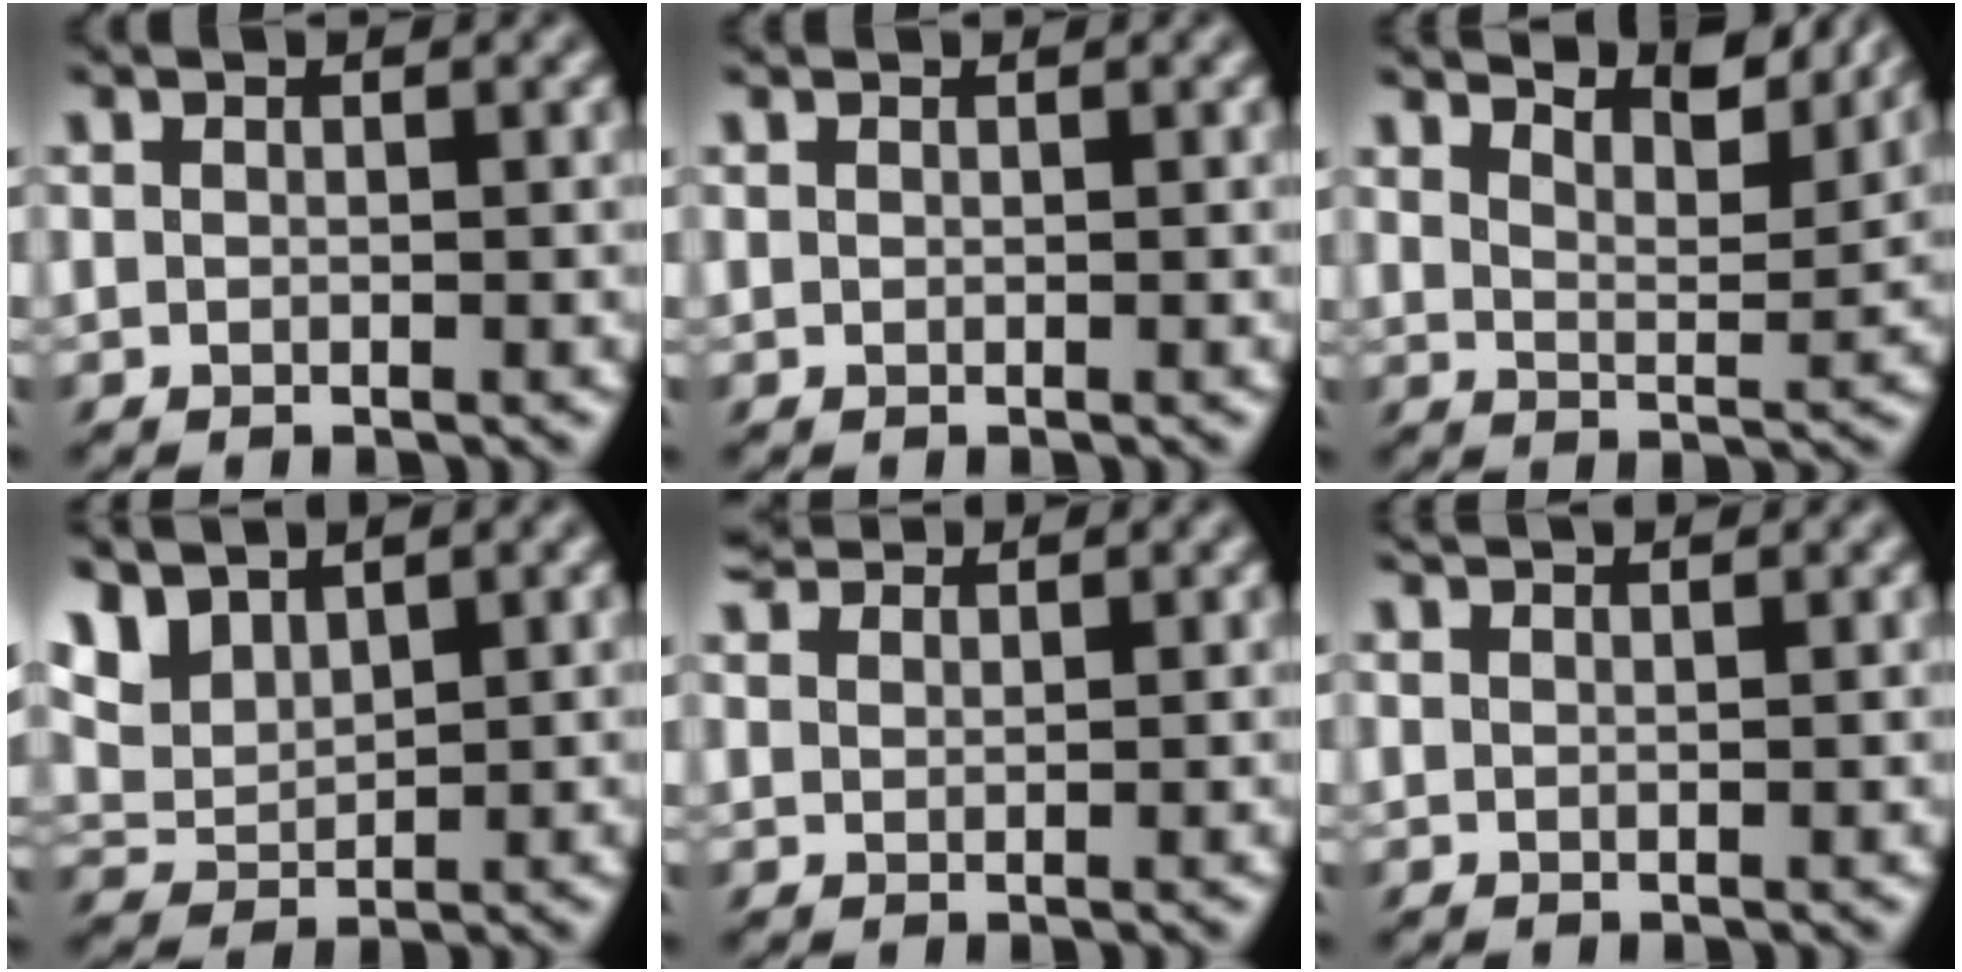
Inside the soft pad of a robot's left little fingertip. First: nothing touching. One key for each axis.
{"total": 0.6, "fx": 0.3, "fy": 0.5, "fz": -0.1, "tx": -0.004, "ty": 0.002, "tz": 0.008}
{"total": 6.6, "fx": 6.0, "fy": 0.8, "fz": 2.6, "tx": -0.054, "ty": 0.004, "tz": 0.067}
{"total": 3.4, "fx": 2.4, "fy": 1.0, "fz": 2.2, "tx": -0.053, "ty": 0.006, "tz": 0.038}
{"total": 3.3, "fx": 2.8, "fy": 1.4, "fz": 1.1, "tx": -0.054, "ty": 0.015, "tz": 0.055}
{"total": 1.8, "fx": 1.8, "fy": -0.1, "fz": 0.4, "tx": -0.016, "ty": 0.013, "tz": 0.035}